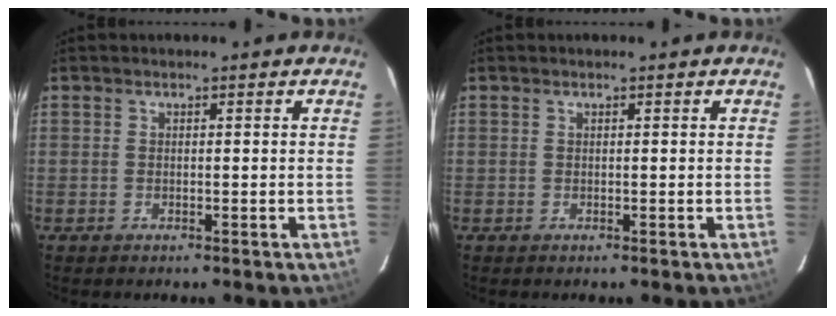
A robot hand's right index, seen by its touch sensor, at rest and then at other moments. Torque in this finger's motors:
{"motor_torque": [0.08, 0.03, -0.02, 0.00]}